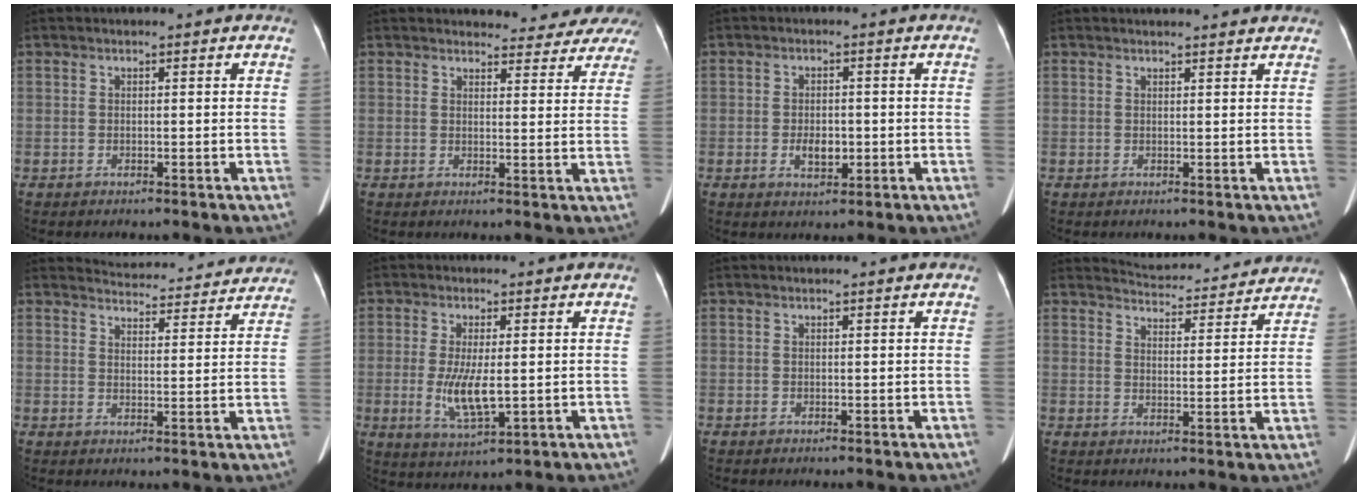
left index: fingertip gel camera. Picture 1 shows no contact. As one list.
[{"total": 10.7, "force": [10.4, 2.7, 1.1], "torque": [0.016, -0.009, 0.093]}, {"total": 3.4, "force": [-0.9, 1.9, 2.7], "torque": [-0.050, 0.000, -0.010]}, {"total": 5.5, "force": [5.3, 0.5, 1.4], "torque": [-0.017, 0.016, 0.051]}, {"total": 15.7, "force": [15.2, 3.0, 2.3], "torque": [-0.017, -0.002, 0.175]}, {"total": 6.4, "force": [-0.4, 1.7, 6.2], "torque": [-0.131, -0.018, -0.003]}, {"total": 0.7, "force": [0.7, 0.0, 0.3], "torque": [-0.007, 0.008, 0.010]}, {"total": 14.3, "force": [13.9, 2.7, 2.0], "torque": [-0.016, 0.004, 0.164]}]